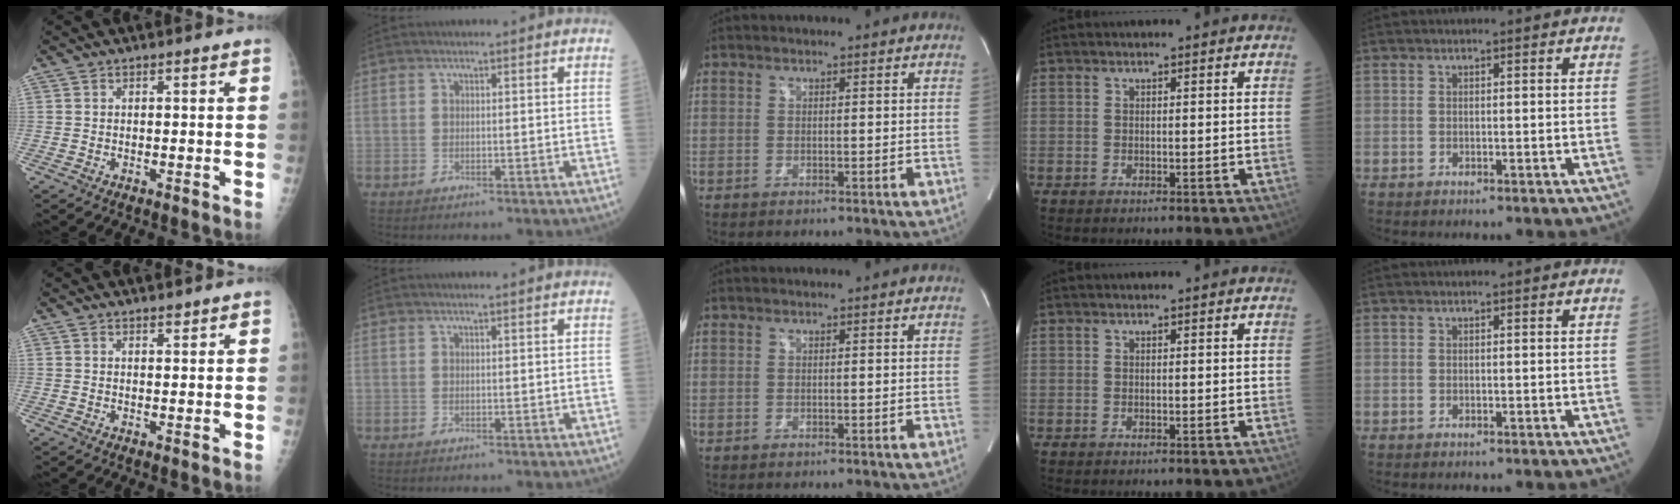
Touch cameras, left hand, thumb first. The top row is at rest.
{"thumb": {"total": 1.2, "force": [1.1, 0.3, 0.4], "torque": [-0.003, -0.008, 0.016]}, "index": {"total": 1.3, "force": [1.1, -0.2, 0.5], "torque": [-0.011, 0.005, 0.017]}}